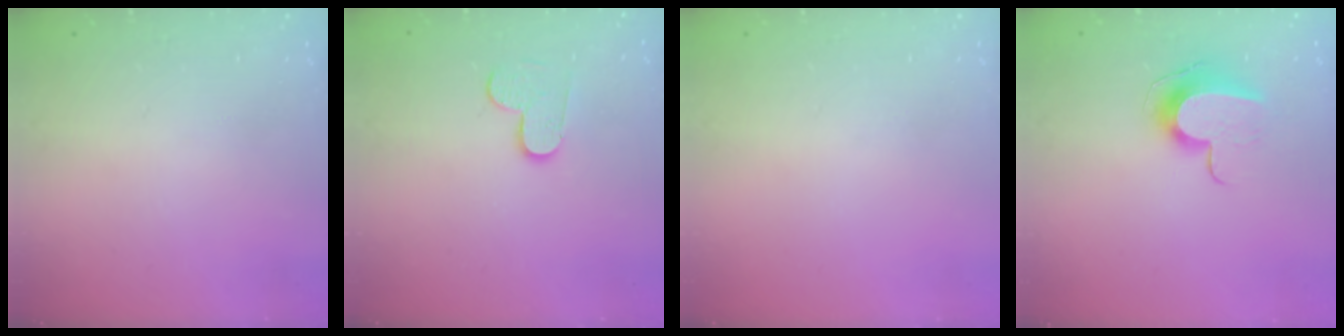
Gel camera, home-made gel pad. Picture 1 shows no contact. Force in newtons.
{"total": 4.2, "press": 4.2, "slide": 0.4}
{"total": 0.0}
{"total": 10.1, "press": 10.1, "slide": 0.5}